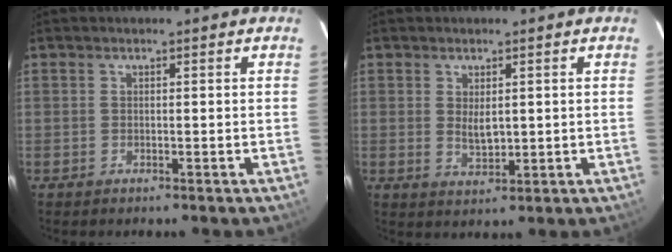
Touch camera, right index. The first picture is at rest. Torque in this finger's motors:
{"motor_torque": [0.01, -0.01, 0.06, 0.03]}